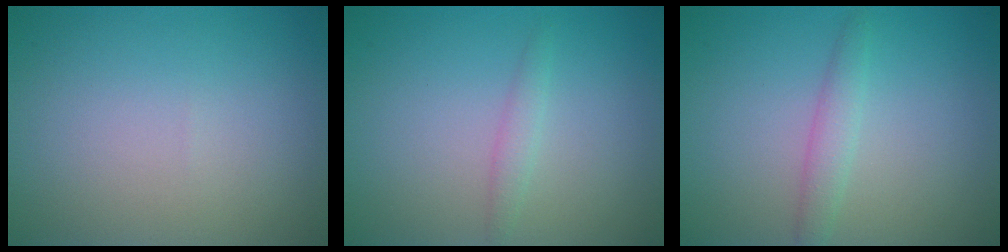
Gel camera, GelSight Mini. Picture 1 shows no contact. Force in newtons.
{"total": 1.2, "press": 1.2, "slide": 0.1}
{"total": 1.7, "press": 1.7, "slide": 0.0}